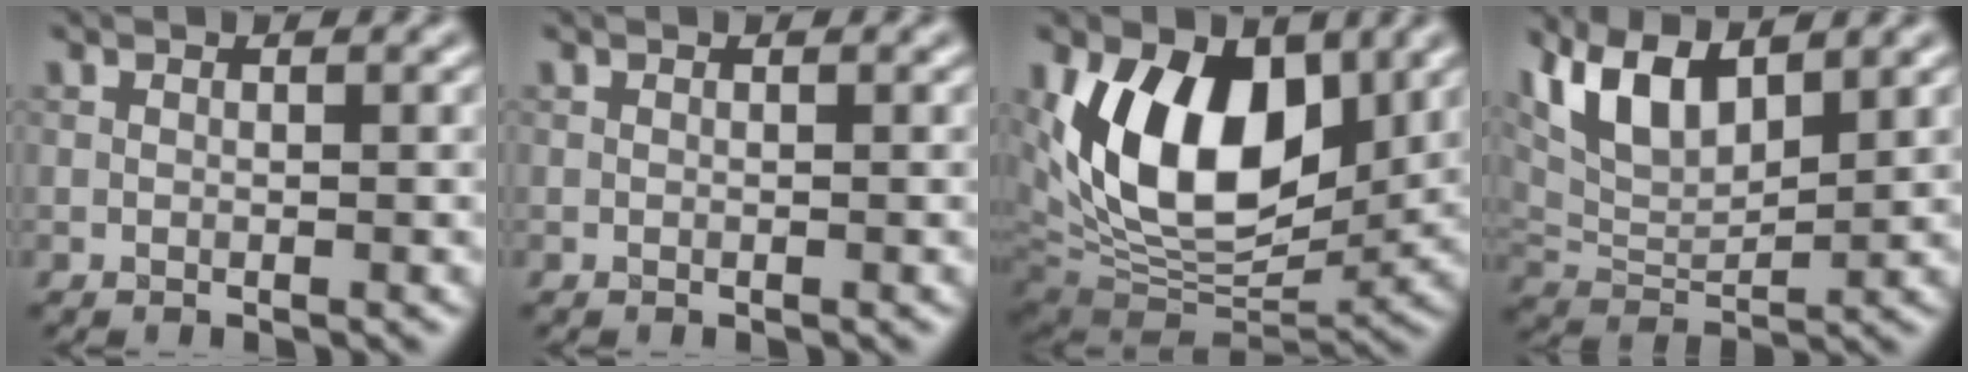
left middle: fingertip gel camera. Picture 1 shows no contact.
{"total": 0.0}
{"total": 13.2, "force": [3.2, 7.9, 10.1], "torque": [-0.156, -0.011, 0.049]}
{"total": 7.2, "force": [4.4, 2.8, 4.9], "torque": [-0.106, 0.008, 0.085]}